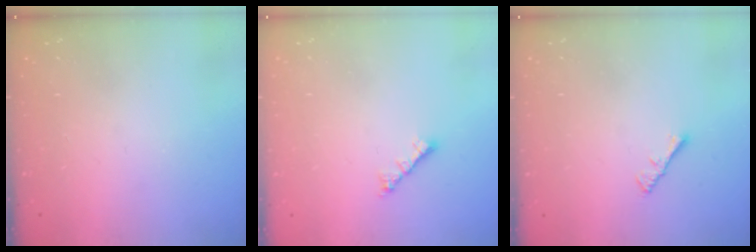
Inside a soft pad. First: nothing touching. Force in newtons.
{"total": 1.8, "press": 1.7, "slide": 0.6}
{"total": 1.3, "press": 1.2, "slide": 0.4}